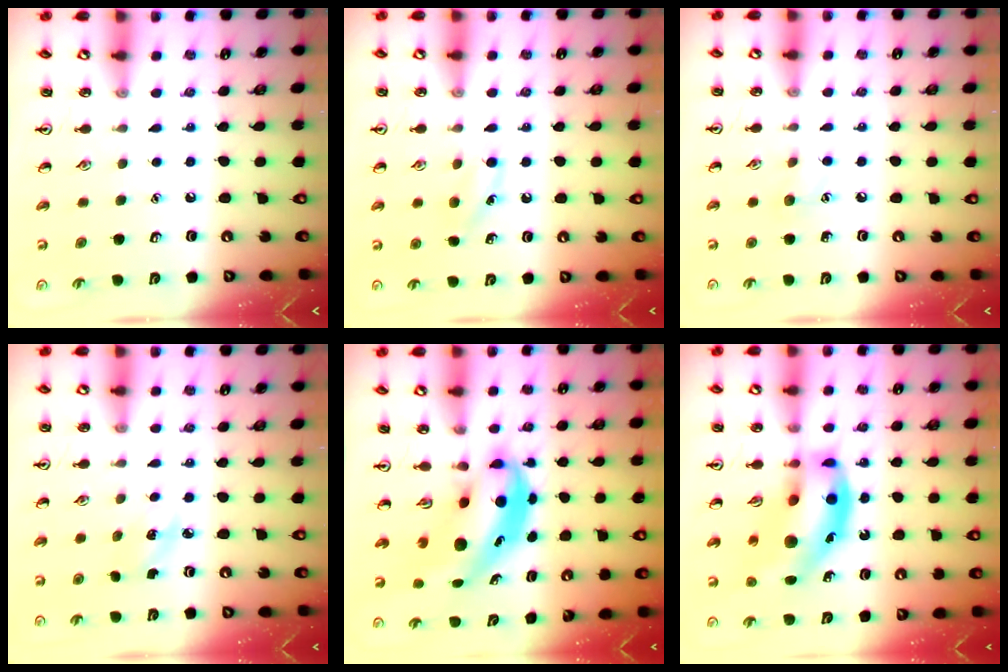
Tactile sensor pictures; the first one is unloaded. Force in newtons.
{"total": 7.1, "press": 6.8, "slide": 2.0}
{"total": 5.6, "press": 5.4, "slide": 1.6}
{"total": 3.5, "press": 3.2, "slide": 1.3}
{"total": 7.1, "press": 6.8, "slide": 2.0}
{"total": 17.6, "press": 17.2, "slide": 3.8}